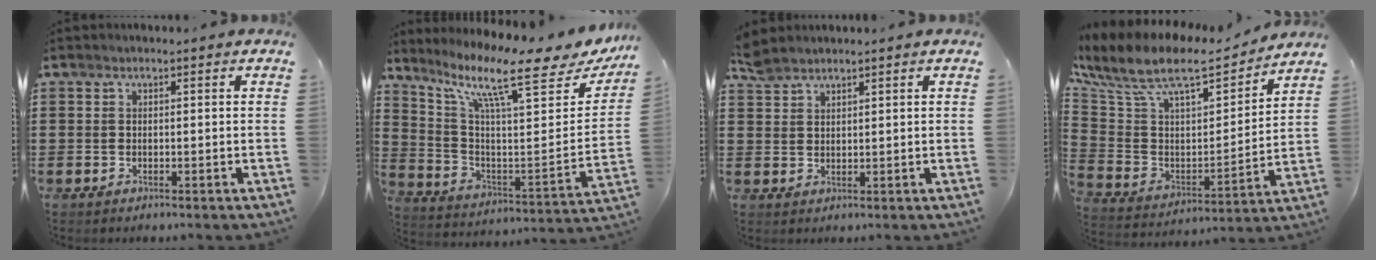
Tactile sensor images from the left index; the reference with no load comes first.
{"total": 12.3, "force": [8.7, 1.8, 8.6], "torque": [-0.177, -0.062, 0.131]}
{"total": 2.4, "force": [2.2, 0.8, 0.5], "torque": [-0.016, 0.002, 0.045]}
{"total": 10.6, "force": [8.1, 3.5, 5.9], "torque": [-0.146, -0.043, 0.137]}